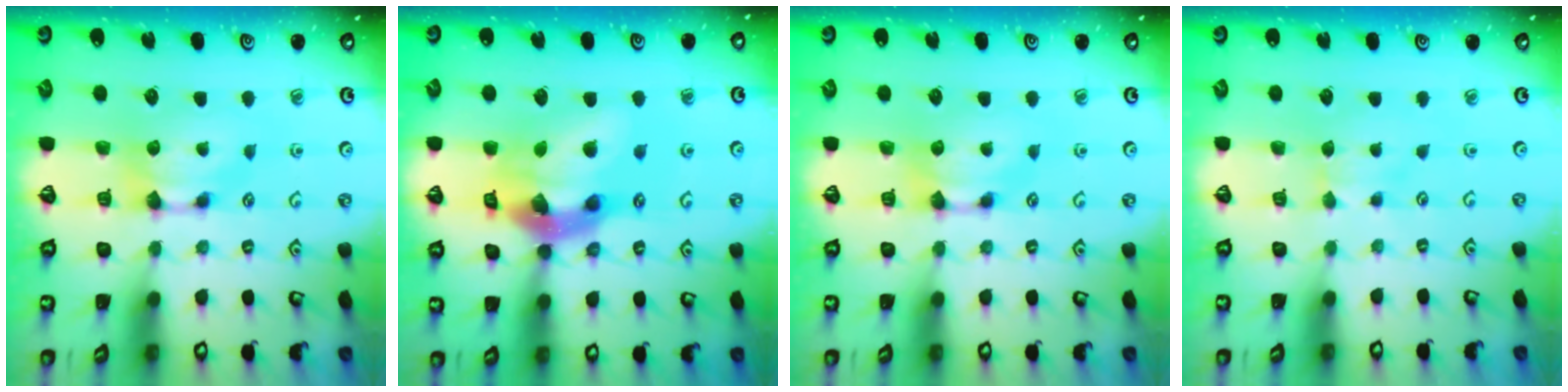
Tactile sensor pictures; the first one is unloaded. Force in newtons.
{"total": 11.4, "press": 11.1, "slide": 2.5}
{"total": 0.0}
{"total": 2.0, "press": 1.9, "slide": 0.5}